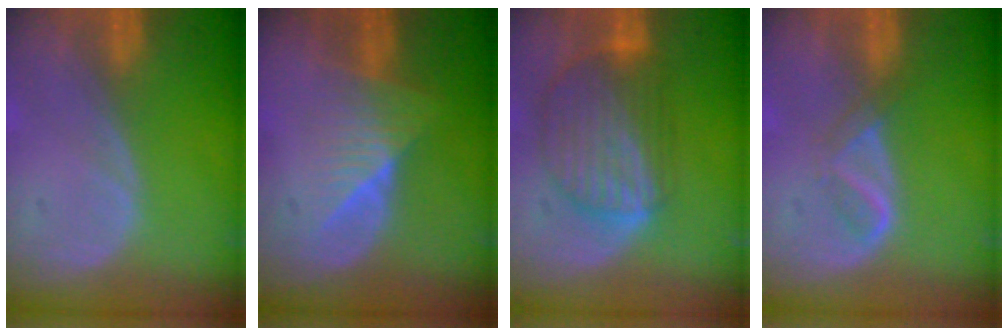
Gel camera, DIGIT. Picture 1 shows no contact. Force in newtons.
{"total": 6.2, "press": 5.4, "slide": 3.0}
{"total": 8.7, "press": 7.7, "slide": 4.1}
{"total": 2.4, "press": 2.4, "slide": 0.7}